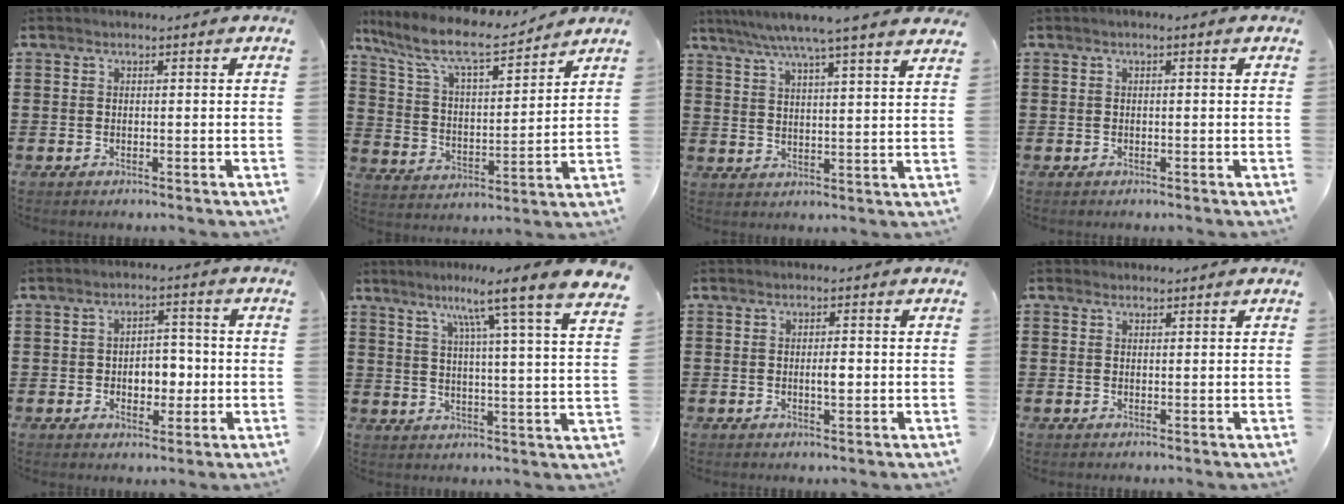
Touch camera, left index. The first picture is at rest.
{"total": 8.9, "force": [7.3, 1.6, 5.0], "torque": [-0.125, -0.039, 0.123]}
{"total": 6.4, "force": [5.4, -0.8, 3.3], "torque": [-0.081, -0.027, 0.092]}
{"total": 0.6, "force": [-0.1, 0.1, 0.6], "torque": [-0.011, -0.003, -0.001]}
{"total": 5.0, "force": [-1.0, 3.3, 3.5], "torque": [-0.057, 0.004, -0.028]}
{"total": 8.9, "force": [6.8, -1.3, 5.6], "torque": [-0.105, -0.055, 0.095]}
{"total": 2.2, "force": [-0.2, 0.7, 2.1], "torque": [-0.040, 0.000, -0.004]}
{"total": 0.8, "force": [0.7, 0.4, 0.1], "torque": [-0.004, 0.004, 0.014]}